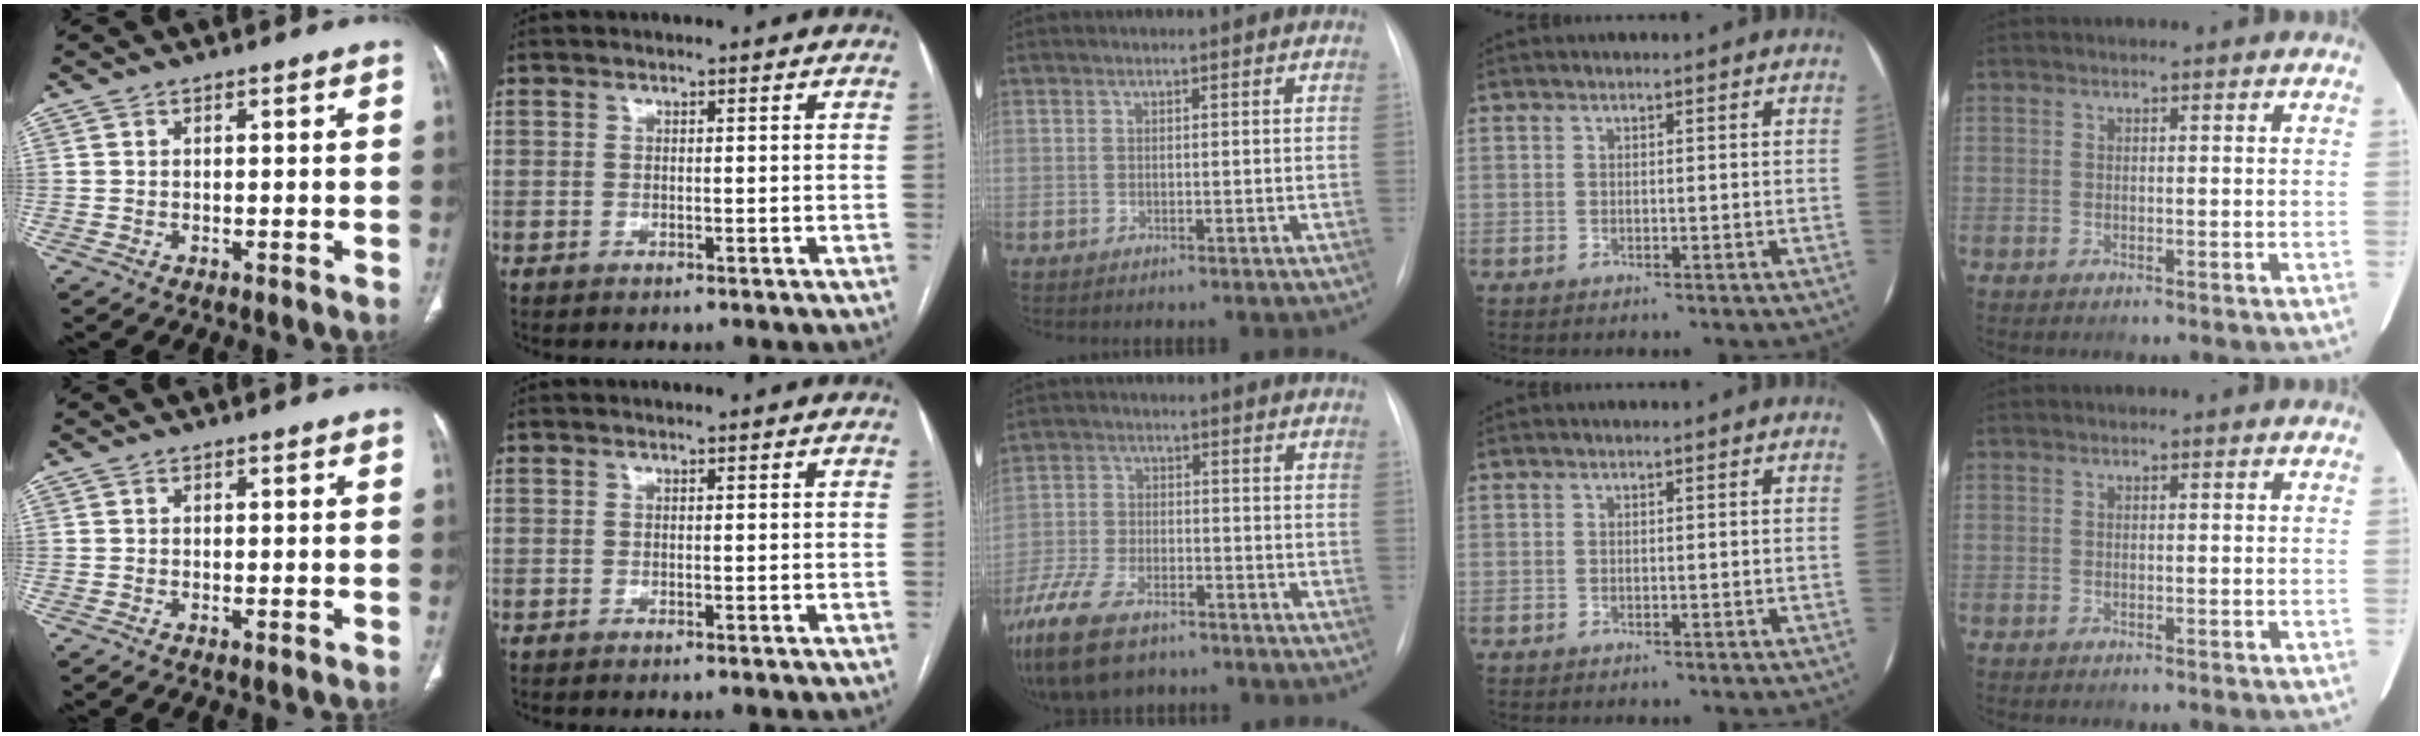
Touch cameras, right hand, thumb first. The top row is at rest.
{"middle": {"total": 13.8, "force": [-9.8, 5.8, 7.9], "torque": [-0.186, -0.021, -0.172]}}